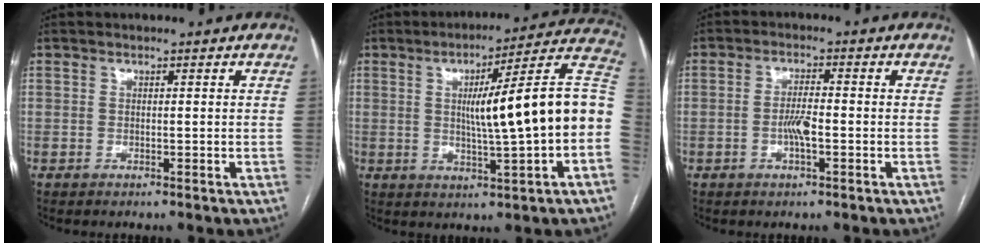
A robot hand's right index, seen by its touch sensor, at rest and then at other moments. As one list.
[{"total": 17.9, "force": [-0.3, 0.1, 17.9], "torque": [-0.233, 0.031, -0.006]}, {"total": 3.6, "force": [-0.9, 0.7, 3.5], "torque": [-0.070, 0.000, -0.018]}]